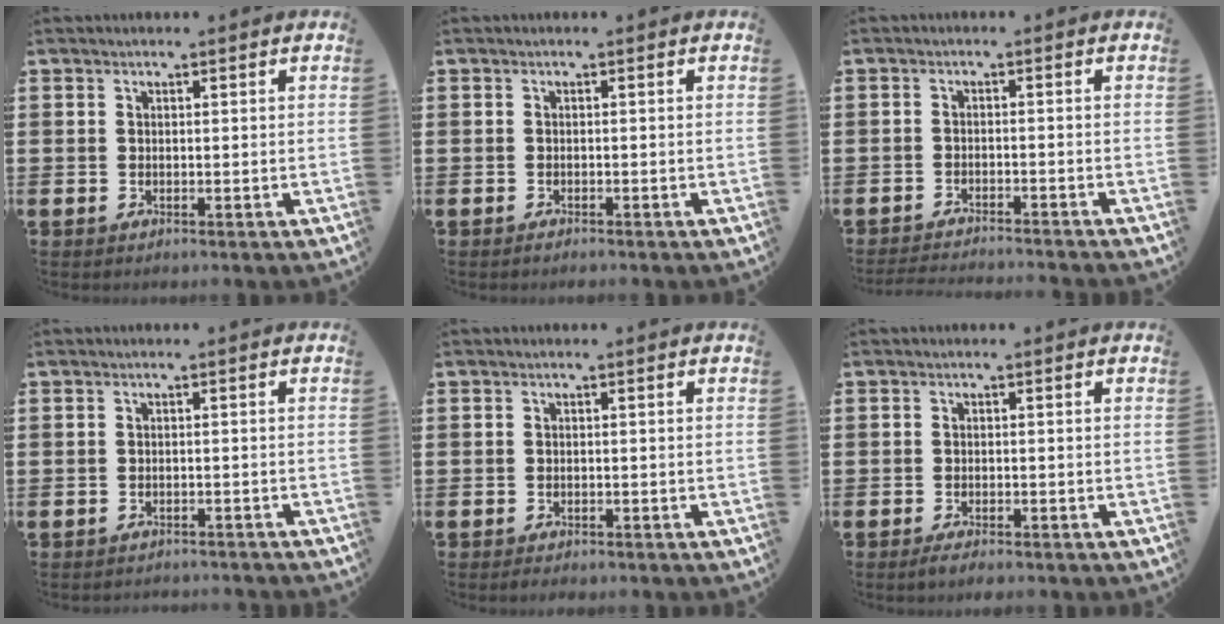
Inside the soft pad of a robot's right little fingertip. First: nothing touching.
{"total": 0.5, "force": [-0.5, 0.1, 0.2], "torque": [-0.004, -0.003, -0.009]}
{"total": 1.9, "force": [-1.9, -0.3, 0.1], "torque": [-0.002, 0.002, -0.039]}
{"total": 1.2, "force": [-1.1, -0.1, -0.1], "torque": [-0.001, 0.003, -0.024]}
{"total": 0.8, "force": [-0.8, 0.2, 0.2], "torque": [-0.007, -0.002, -0.016]}
{"total": 1.4, "force": [-1.2, 0.2, 0.7], "torque": [-0.013, 0.000, -0.023]}